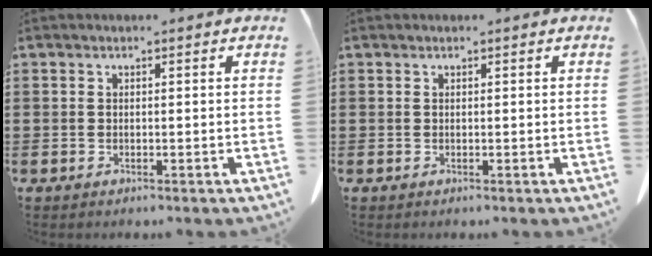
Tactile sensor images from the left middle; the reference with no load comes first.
{"total": 0.0}